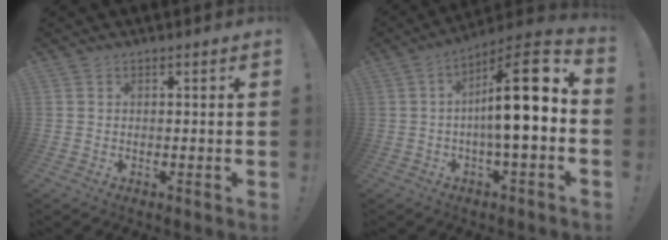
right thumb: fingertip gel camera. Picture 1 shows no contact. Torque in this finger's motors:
{"motor_torque": [2.11, 2.90, 0.24, 0.00, 0.55]}